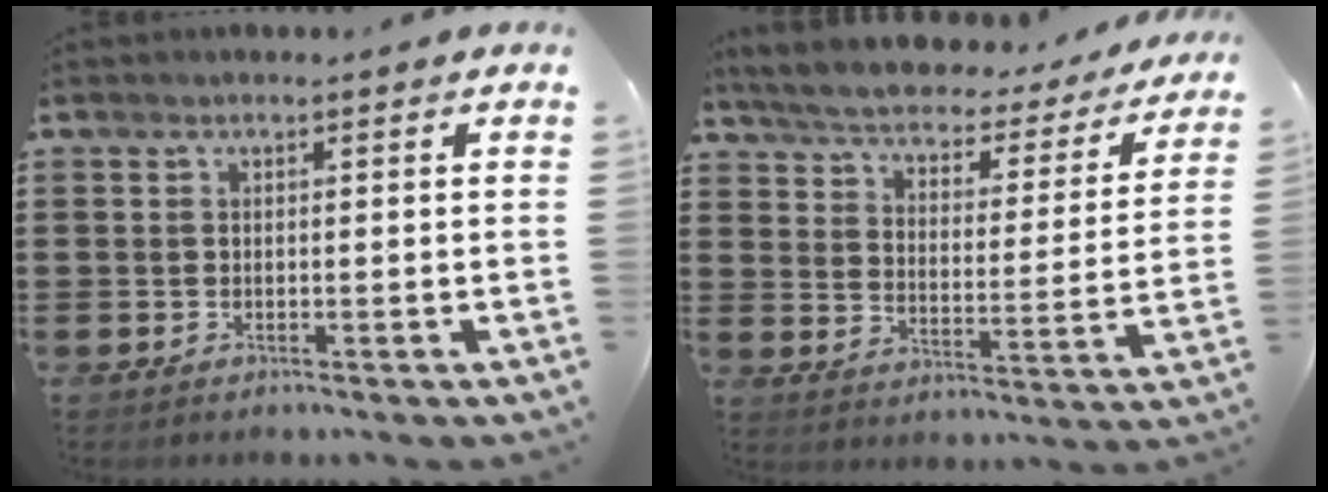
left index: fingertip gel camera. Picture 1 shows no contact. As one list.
[{"total": 3.4, "force": [3.1, 0.5, 1.3], "torque": [-0.045, -0.030, 0.044]}]